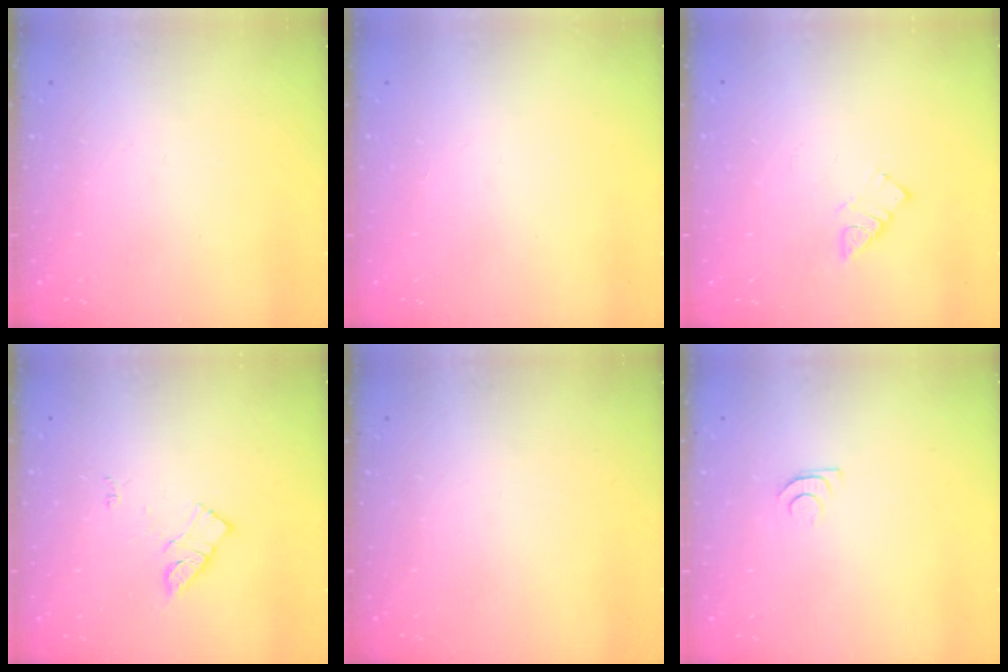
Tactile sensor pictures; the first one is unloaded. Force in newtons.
{"total": 2.8, "press": 2.8, "slide": 0.4}
{"total": 4.6, "press": 4.6, "slide": 0.2}
{"total": 10.7, "press": 10.7, "slide": 0.7}
{"total": 0.0}
{"total": 4.1, "press": 4.1, "slide": 0.5}